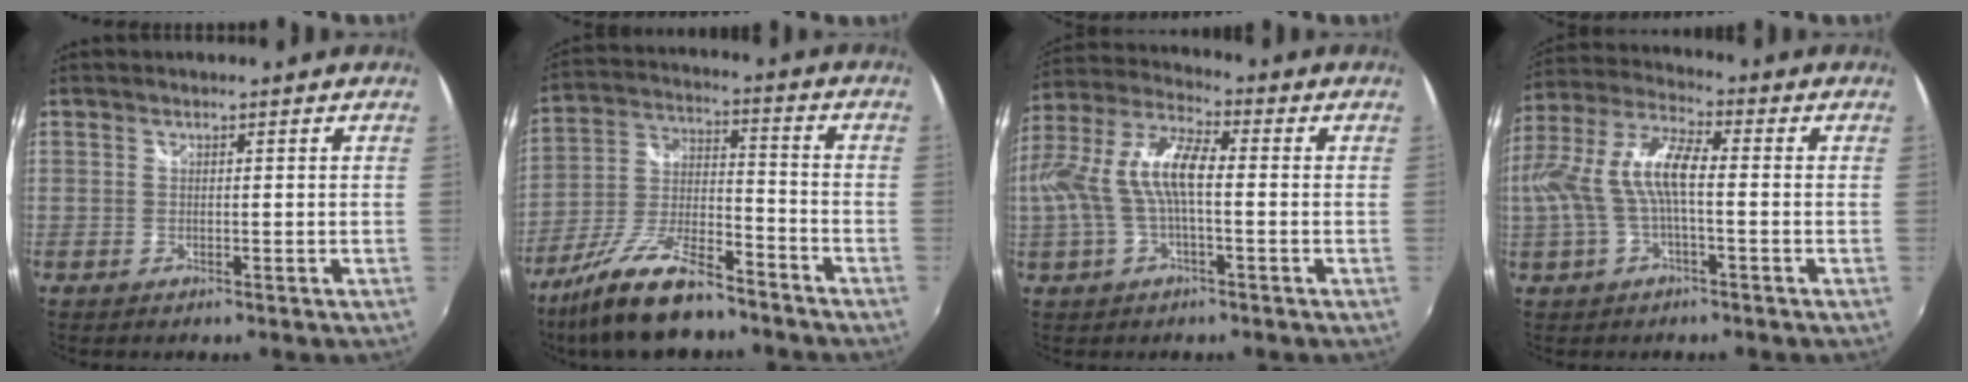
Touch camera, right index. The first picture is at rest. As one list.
[{"total": 16.8, "force": [-12.6, 4.6, 10.0], "torque": [-0.211, -0.020, -0.226]}, {"total": 12.2, "force": [-0.8, 4.1, 11.5], "torque": [-0.228, 0.010, -0.013]}, {"total": 11.7, "force": [-0.9, 3.8, 11.1], "torque": [-0.220, 0.009, -0.016]}]